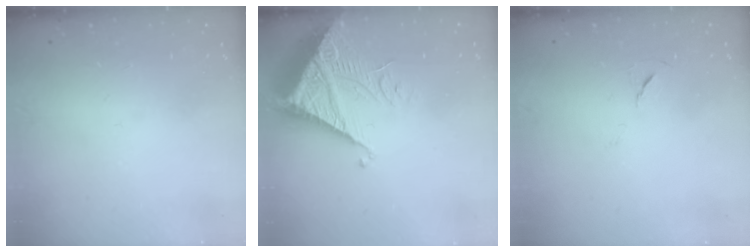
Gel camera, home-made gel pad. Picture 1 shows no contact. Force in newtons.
{"total": 9.8, "press": 9.8, "slide": 1.0}
{"total": 6.0, "press": 5.5, "slide": 2.3}